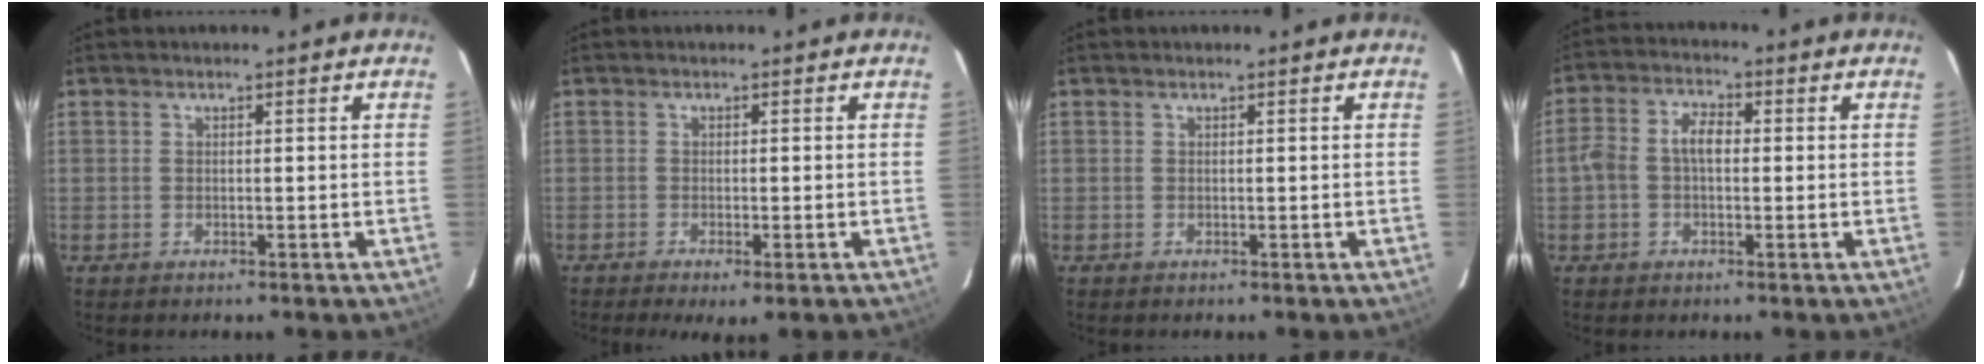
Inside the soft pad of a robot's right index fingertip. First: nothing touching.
{"total": 4.2, "force": [-2.7, 0.8, 3.1], "torque": [-0.066, -0.017, -0.041]}
{"total": 0.0}
{"total": 5.3, "force": [-0.3, 3.4, 4.1], "torque": [-0.081, 0.020, -0.006]}